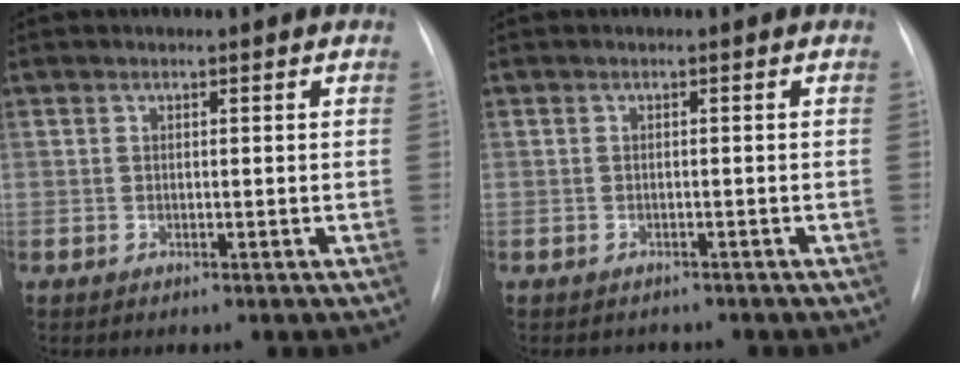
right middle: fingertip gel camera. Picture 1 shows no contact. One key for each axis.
{"total": 1.7, "fx": -1.5, "fy": 0.7, "fz": -0.1, "tx": 0.001, "ty": -0.001, "tz": -0.020}